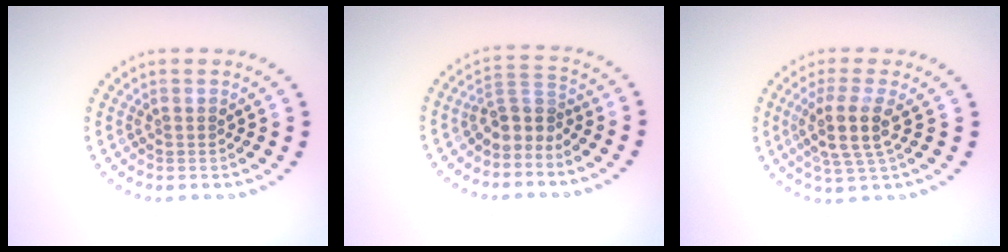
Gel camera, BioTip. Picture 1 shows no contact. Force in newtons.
{"total": 2.7, "press": 1.9, "slide": 1.9}
{"total": 3.8, "press": 3.0, "slide": 2.3}